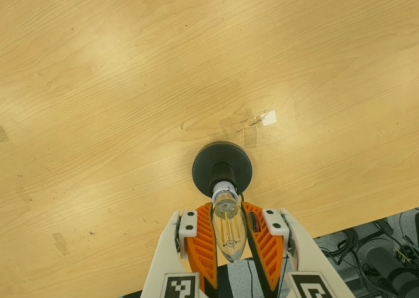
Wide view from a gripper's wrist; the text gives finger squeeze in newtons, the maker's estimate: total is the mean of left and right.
{"total": 13.4, "left": 12.8, "right": 14.1}